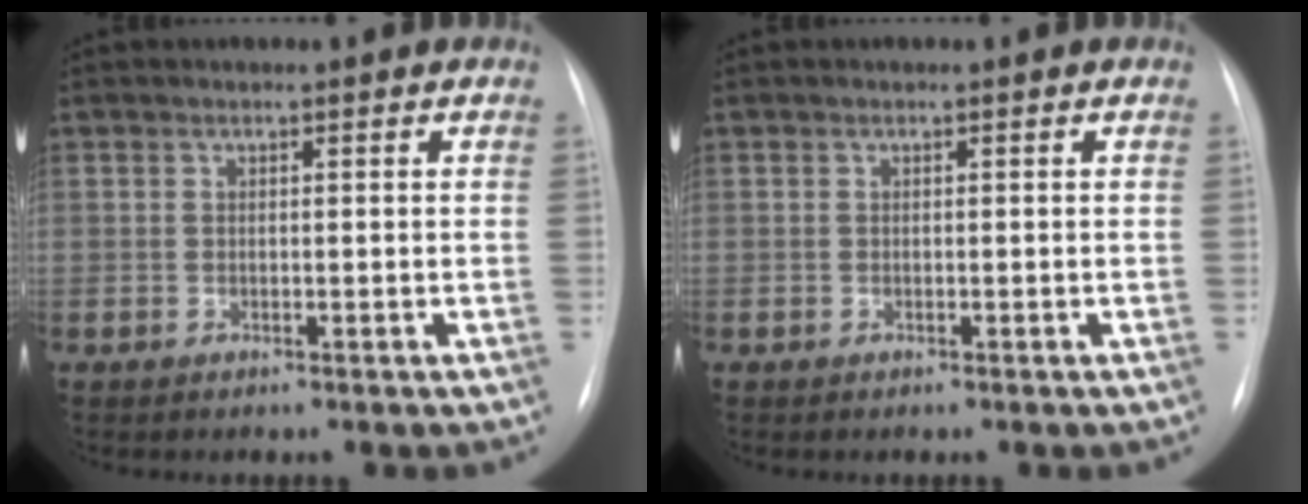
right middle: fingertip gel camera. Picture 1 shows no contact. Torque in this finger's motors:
{"motor_torque": [-0.01, -0.09, -0.01, 0.00]}